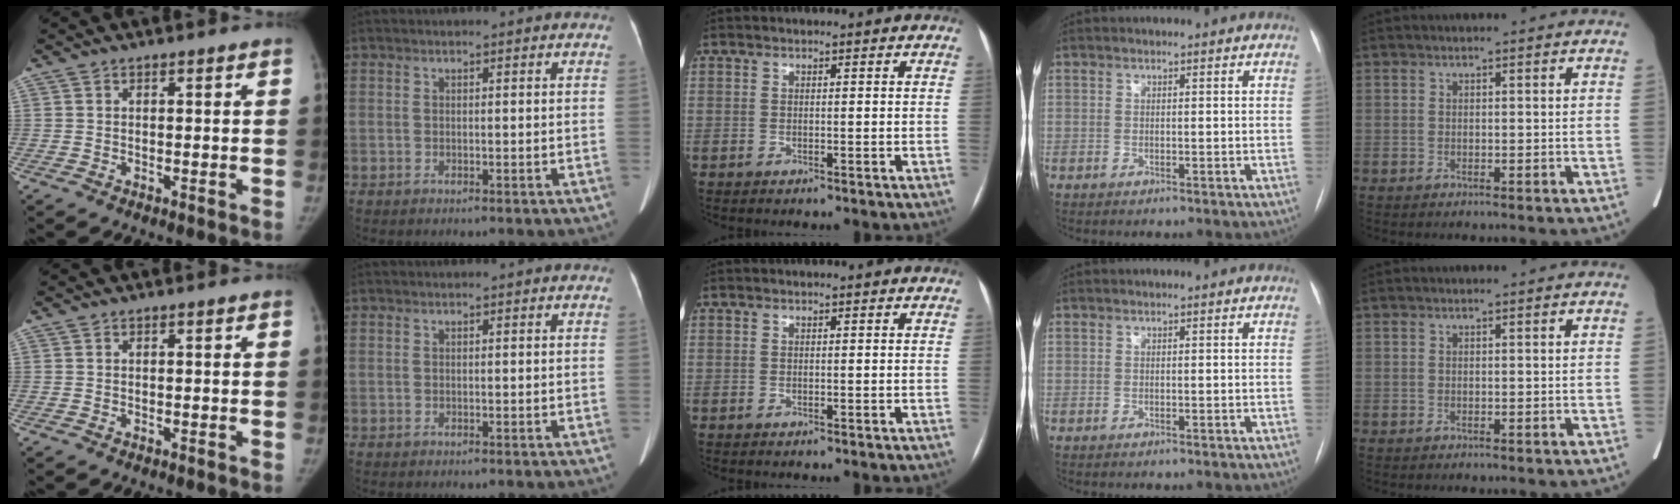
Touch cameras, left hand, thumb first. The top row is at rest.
{}